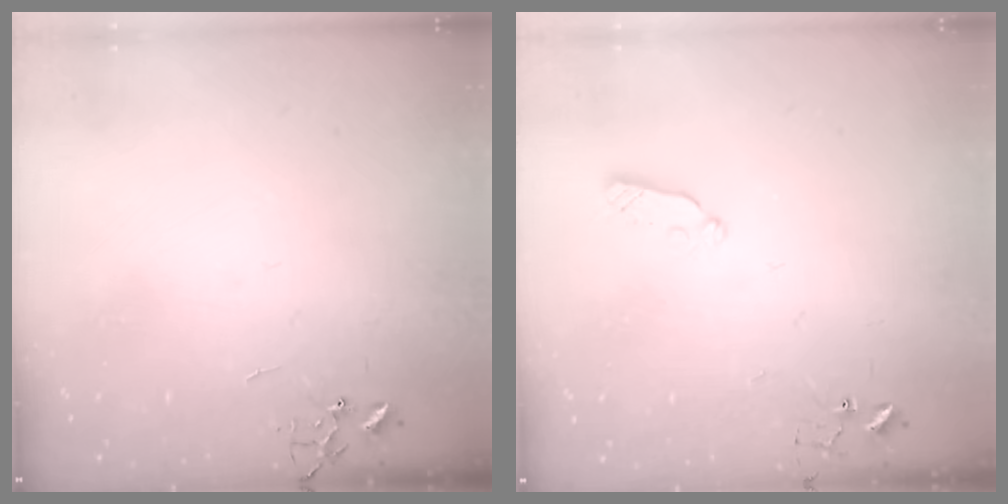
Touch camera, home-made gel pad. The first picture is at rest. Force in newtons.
{"total": 3.8, "press": 3.8, "slide": 0.6}